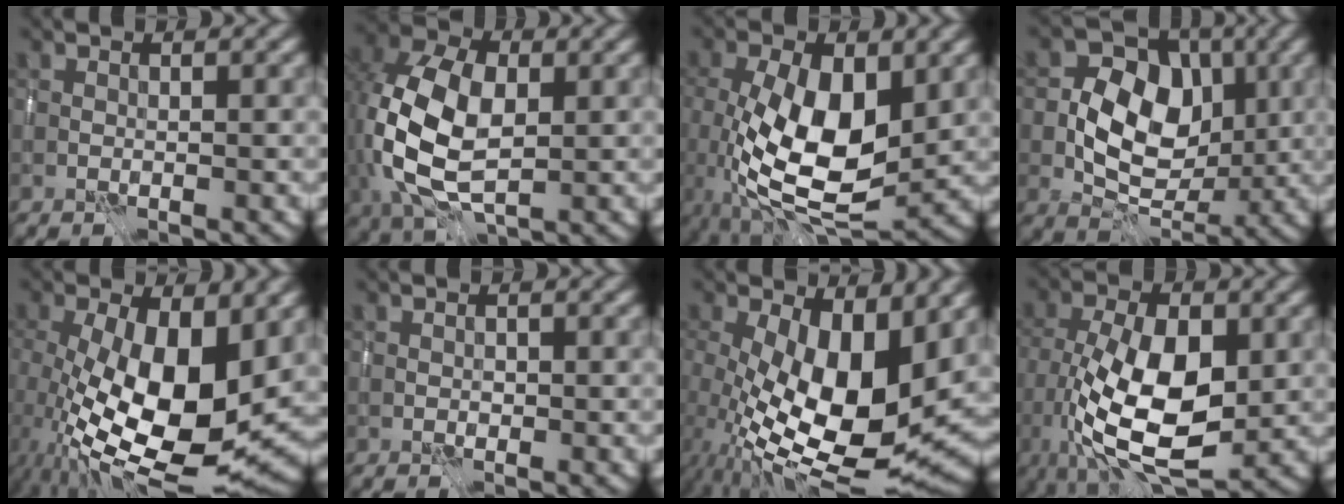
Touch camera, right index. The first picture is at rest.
{"total": 11.4, "force": [0.1, 7.4, 8.7], "torque": [-0.208, -0.005, 0.006]}
{"total": 10.7, "force": [-0.9, 5.1, 9.4], "torque": [-0.180, -0.007, -0.019]}
{"total": 7.8, "force": [0.0, 5.8, 5.3], "torque": [-0.084, -0.002, -0.005]}
{"total": 14.0, "force": [-0.9, 6.5, 12.3], "torque": [-0.213, -0.023, -0.015]}
{"total": 0.7, "force": [-0.2, 0.6, 0.3], "torque": [-0.004, -0.002, -0.001]}
{"total": 13.1, "force": [0.4, 6.4, 11.5], "torque": [-0.190, -0.024, 0.008]}
{"total": 11.3, "force": [-2.0, 5.5, 9.7], "torque": [-0.184, -0.011, -0.036]}